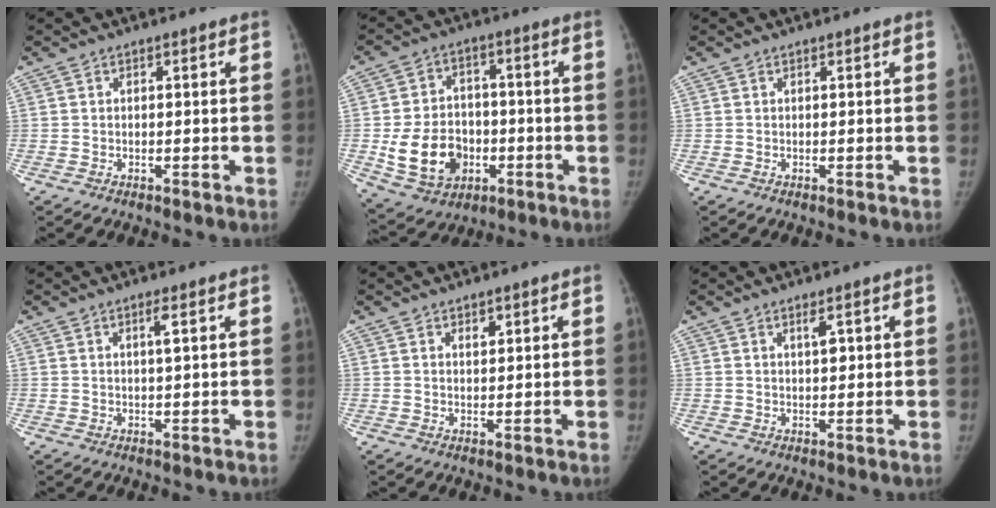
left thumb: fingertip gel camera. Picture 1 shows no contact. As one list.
[{"total": 13.6, "force": [-3.3, 10.7, 7.8], "torque": [-0.106, 0.015, -0.043]}, {"total": 0.0}, {"total": 1.8, "force": [0.7, 0.1, 1.7], "torque": [-0.034, -0.002, 0.012]}, {"total": 1.6, "force": [1.0, 0.8, 0.9], "torque": [-0.007, -0.005, 0.016]}, {"total": 2.2, "force": [1.0, 0.8, 1.7], "torque": [-0.024, -0.005, 0.017]}]